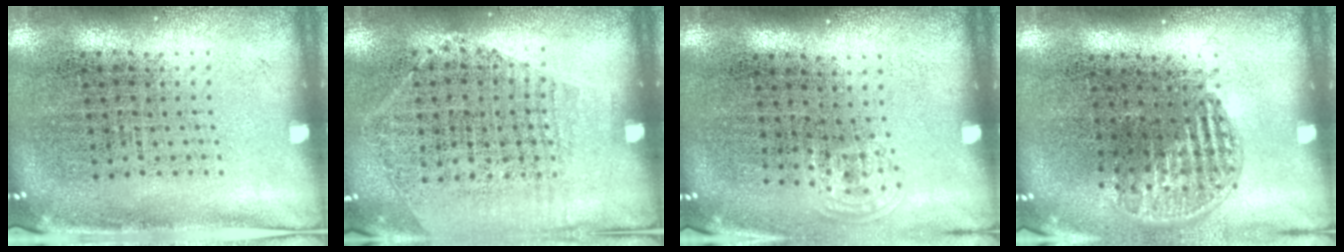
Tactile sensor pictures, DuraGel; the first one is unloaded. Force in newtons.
{"total": 1.3, "press": 1.0, "slide": 0.8}
{"total": 0.8, "press": 0.5, "slide": 0.6}
{"total": 1.2, "press": 1.0, "slide": 0.6}